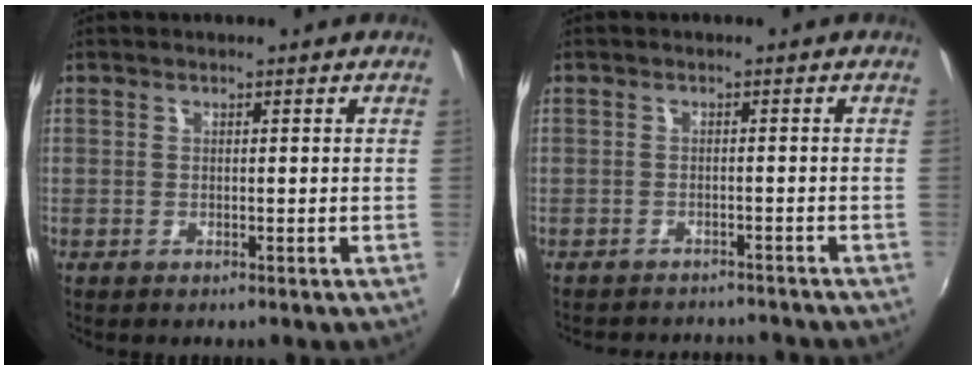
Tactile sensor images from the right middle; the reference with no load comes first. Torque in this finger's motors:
{"motor_torque": [0.10, -0.19, -0.14, -0.13]}